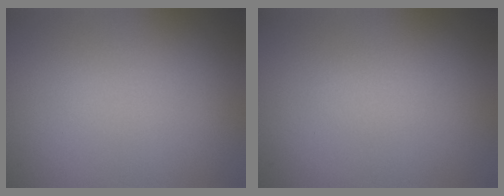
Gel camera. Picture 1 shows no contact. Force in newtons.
{"total": 0.6, "press": 0.6, "slide": 0.0}